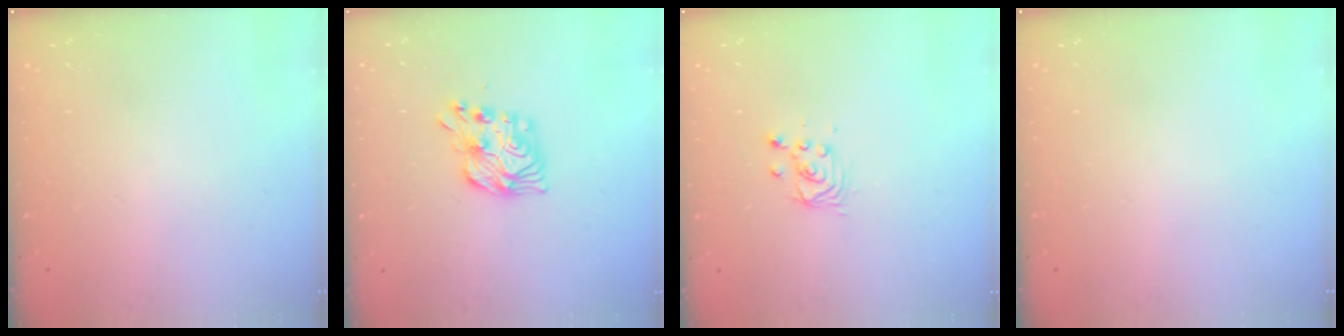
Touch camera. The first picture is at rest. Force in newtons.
{"total": 11.5, "press": 11.5, "slide": 0.4}
{"total": 2.9, "press": 2.9, "slide": 0.1}
{"total": 0.0}